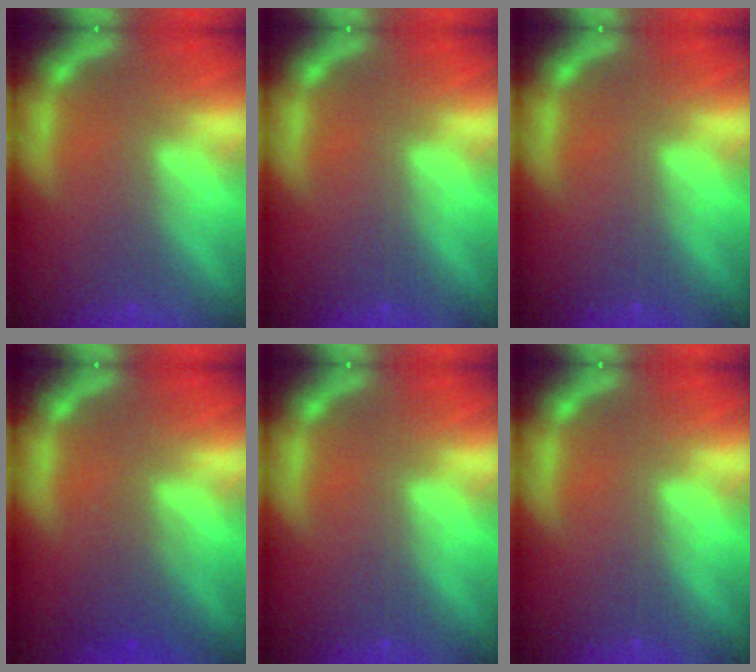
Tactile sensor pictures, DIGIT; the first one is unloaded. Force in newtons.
{"total": 0.0}
{"total": 0.0}
{"total": 2.4}
{"total": 0.0}
{"total": 0.0}